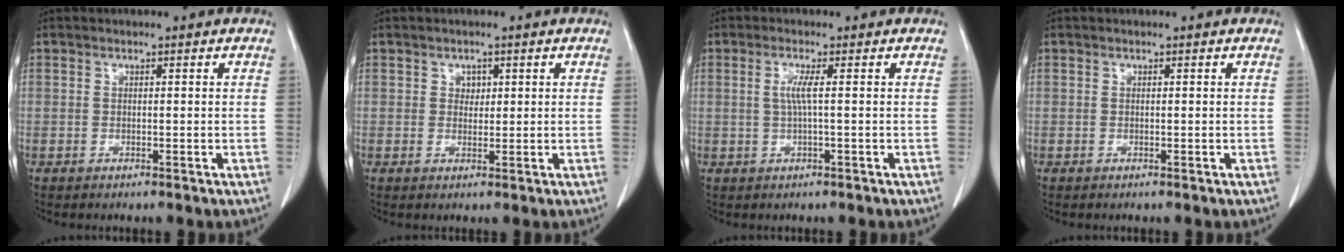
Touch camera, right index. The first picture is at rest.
{"total": 1.5, "force": [0.6, 1.2, 0.7], "torque": [-0.006, -0.001, 0.008]}
{"total": 2.4, "force": [0.2, -0.3, 2.4], "torque": [-0.053, 0.001, 0.004]}
{"total": 0.0}